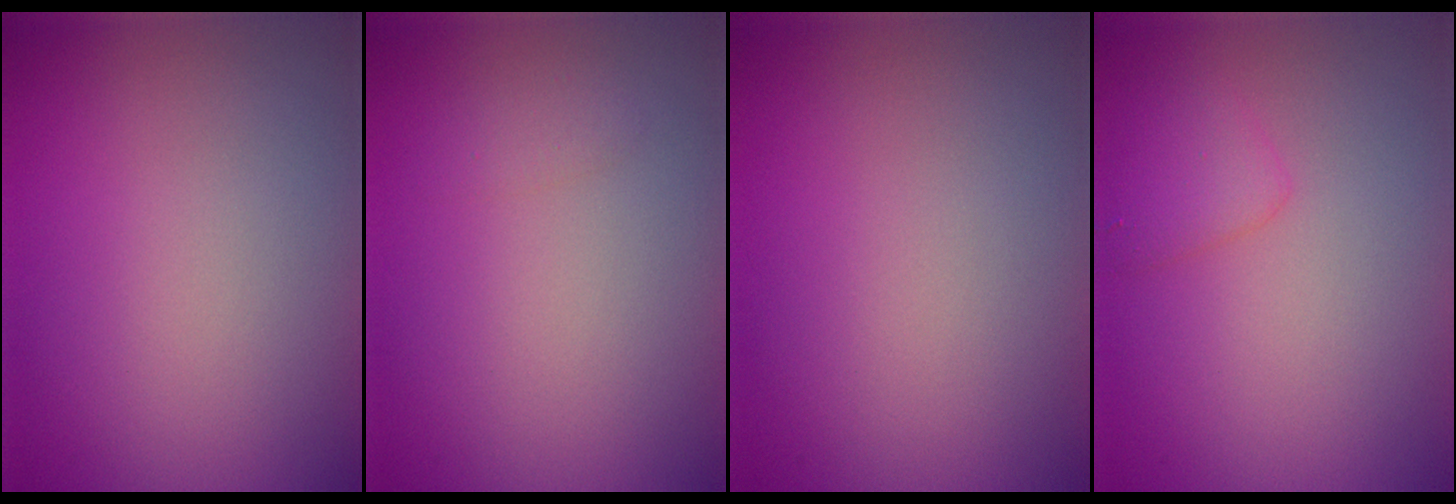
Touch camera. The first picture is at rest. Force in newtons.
{"total": 0.7, "press": 0.7, "slide": 0.0}
{"total": 0.0}
{"total": 1.8, "press": 1.8, "slide": 0.2}